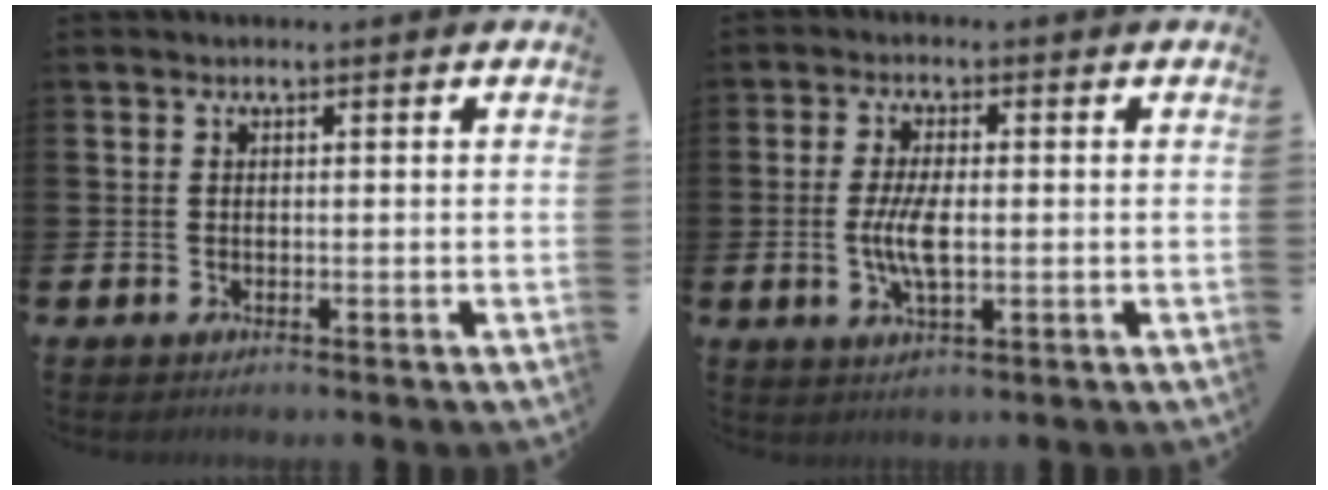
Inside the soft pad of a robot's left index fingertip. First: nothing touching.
{"total": 5.3, "force": [-0.3, 2.0, 4.9], "torque": [-0.100, -0.002, -0.012]}